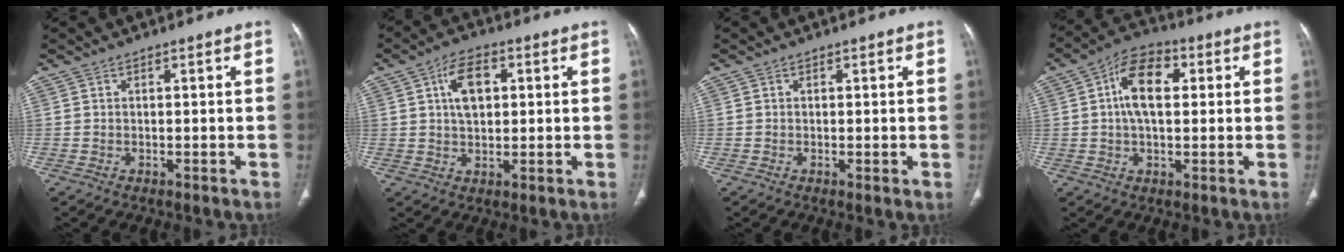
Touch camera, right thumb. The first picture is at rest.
{"total": 7.7, "force": [2.0, 4.6, 5.8], "torque": [-0.084, 0.005, 0.031]}
{"total": 0.8, "force": [0.0, 0.2, 0.8], "torque": [-0.018, -0.005, -0.002]}
{"total": 10.3, "force": [2.1, 6.0, 8.2], "torque": [-0.133, 0.018, 0.026]}